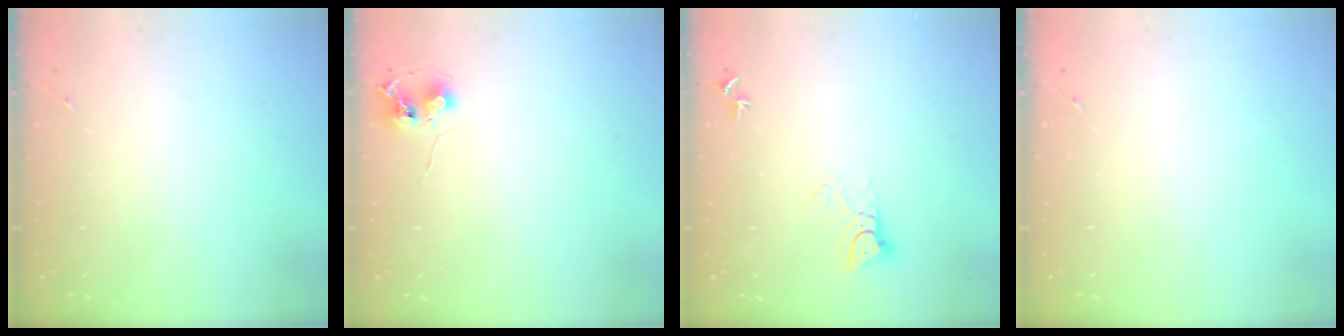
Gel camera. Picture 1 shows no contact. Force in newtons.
{"total": 6.4, "press": 6.3, "slide": 0.7}
{"total": 5.1, "press": 5.1, "slide": 0.3}
{"total": 0.0}